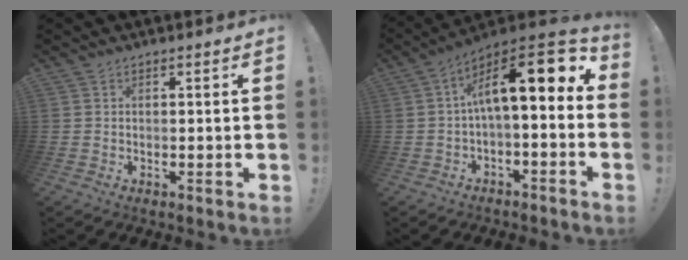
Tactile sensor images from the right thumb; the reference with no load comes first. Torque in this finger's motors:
{"motor_torque": [2.68, 2.32, 1.87, -0.39, 0.09]}